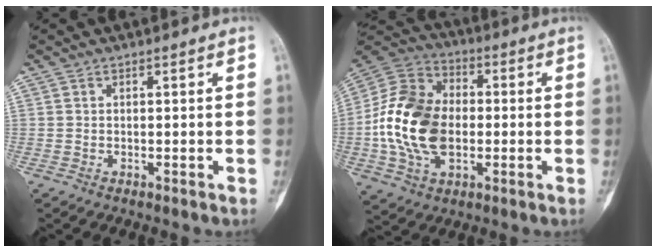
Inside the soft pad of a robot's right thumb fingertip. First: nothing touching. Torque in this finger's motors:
{"motor_torque": [1.76, 1.57, 1.02, -1.07, 0.13]}